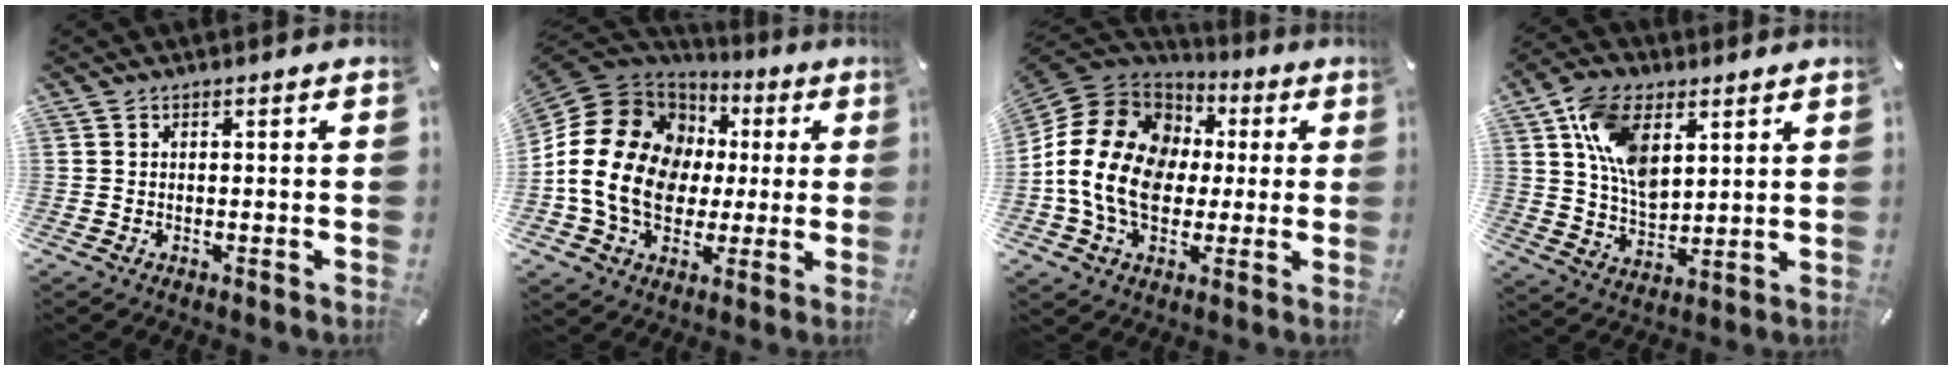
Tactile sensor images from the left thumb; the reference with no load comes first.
{"total": 20.0, "force": [-0.9, 16.8, 10.9], "torque": [-0.222, 0.003, -0.019]}
{"total": 18.2, "force": [-1.4, 14.8, 10.6], "torque": [-0.232, 0.019, -0.028]}
{"total": 13.0, "force": [5.0, 8.2, 8.8], "torque": [-0.184, -0.006, 0.092]}